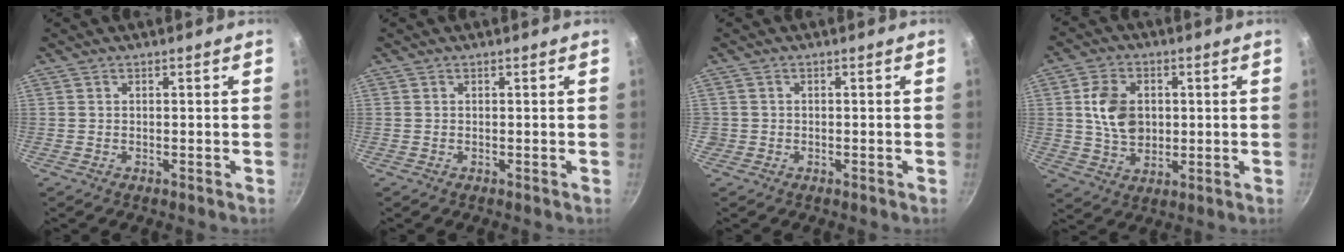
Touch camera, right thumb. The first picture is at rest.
{"total": 0.0}
{"total": 1.1, "force": [-0.2, 1.1, 0.0], "torque": [0.004, 0.006, -0.002]}
{"total": 9.8, "force": [1.4, 7.2, 6.5], "torque": [-0.097, 0.000, 0.026]}